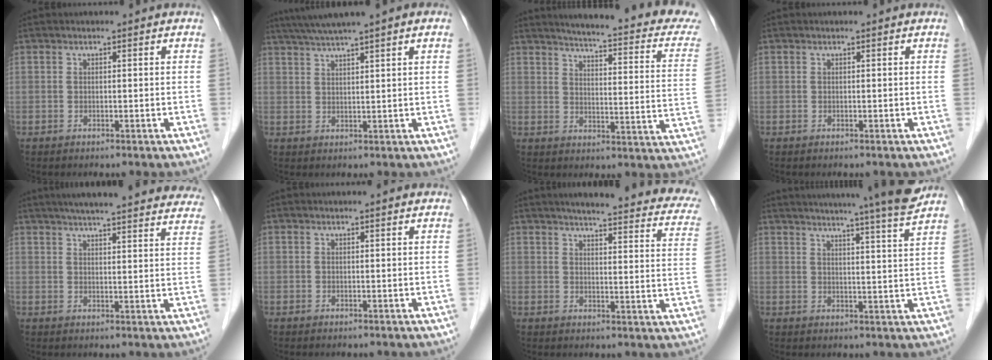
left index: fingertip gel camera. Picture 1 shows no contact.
{"total": 8.1, "force": [6.0, -0.5, 5.4], "torque": [-0.090, 0.038, 0.092]}
{"total": 22.1, "force": [19.3, 2.1, 10.4], "torque": [-0.128, -0.055, 0.215]}
{"total": 0.0}
{"total": 27.6, "force": [24.8, 3.3, 11.9], "torque": [-0.172, -0.029, 0.289]}
{"total": 0.7, "force": [0.6, -0.1, 0.3], "torque": [-0.013, 0.001, 0.015]}
{"total": 24.3, "force": [21.1, 3.2, 11.7], "torque": [-0.138, -0.031, 0.229]}
{"total": 16.2, "force": [14.6, -2.0, 6.9], "torque": [-0.111, -0.042, 0.180]}